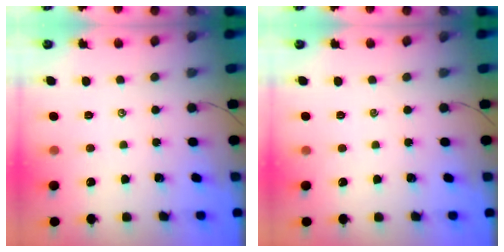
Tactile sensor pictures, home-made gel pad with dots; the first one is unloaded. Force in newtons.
{"total": 0.0}